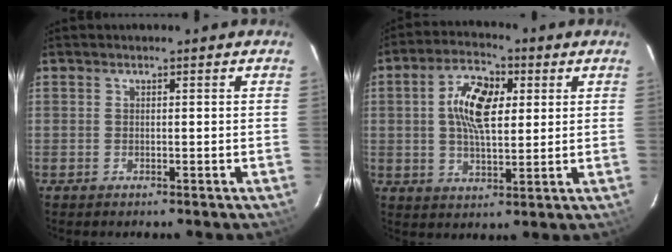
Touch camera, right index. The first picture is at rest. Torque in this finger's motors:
{"motor_torque": [0.46, -0.08, 0.64, 0.16]}